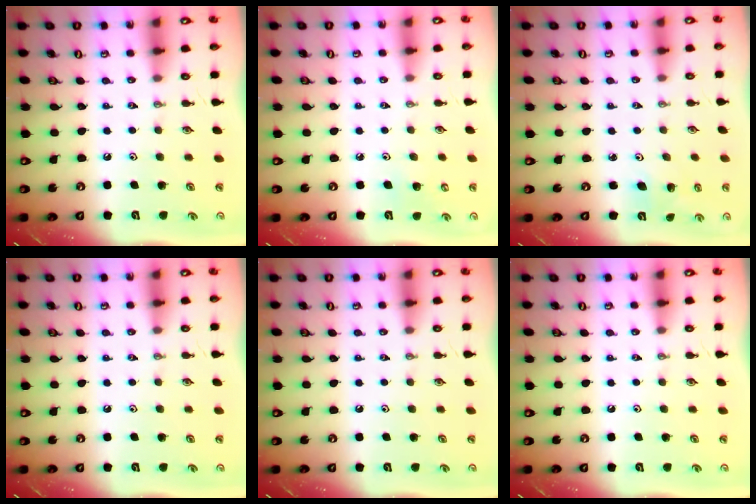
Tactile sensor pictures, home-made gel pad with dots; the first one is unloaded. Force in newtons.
{"total": 5.9, "press": 5.8, "slide": 1.2}
{"total": 3.2, "press": 3.0, "slide": 1.2}
{"total": 0.0}
{"total": 0.0}
{"total": 0.0}